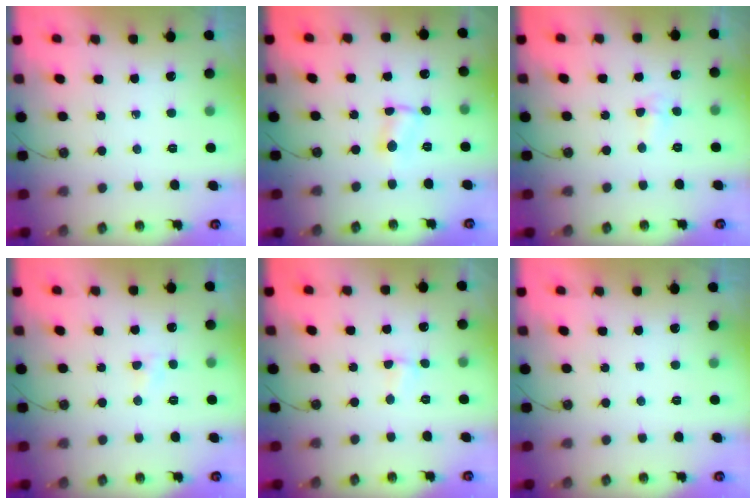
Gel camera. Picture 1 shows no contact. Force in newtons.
{"total": 2.0, "press": 2.0, "slide": 0.3}
{"total": 4.3, "press": 2.9, "slide": 3.2}
{"total": 2.9, "press": 2.9, "slide": 0.4}
{"total": 1.3, "press": 1.2, "slide": 0.4}
{"total": 0.0}